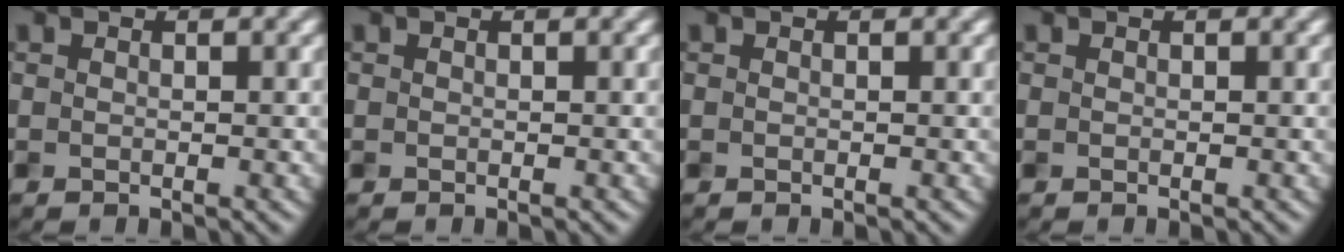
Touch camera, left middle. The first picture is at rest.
{"total": 0.0}
{"total": 0.0}
{"total": 0.0}